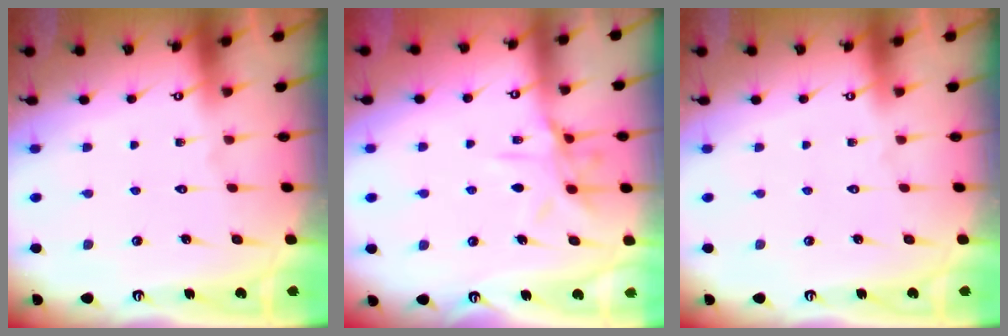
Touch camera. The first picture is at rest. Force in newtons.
{"total": 10.4, "press": 10.4, "slide": 0.9}
{"total": 0.0}